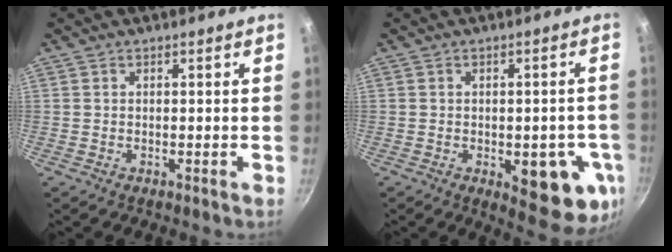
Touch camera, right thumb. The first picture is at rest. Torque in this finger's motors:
{"motor_torque": [1.61, 1.42, -0.07, -0.04, 0.20]}